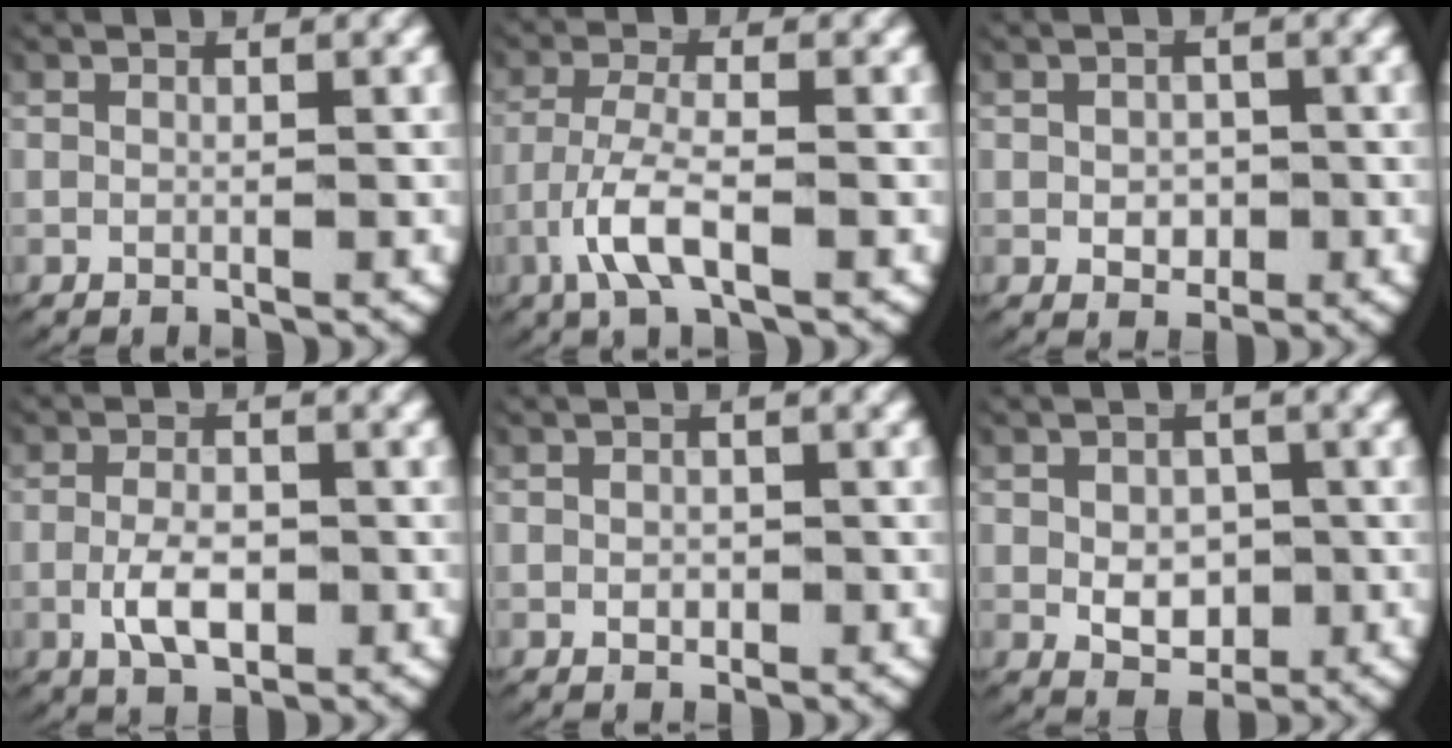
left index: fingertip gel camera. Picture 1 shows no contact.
{"total": 4.8, "force": [-1.9, 1.9, 4.0], "torque": [-0.098, -0.021, -0.024]}
{"total": 1.9, "force": [-0.6, 1.5, 1.0], "torque": [-0.016, -0.011, -0.003]}
{"total": 3.7, "force": [-1.1, 2.0, 3.0], "torque": [-0.059, -0.013, -0.014]}
{"total": 0.9, "force": [-0.3, 0.7, 0.5], "torque": [-0.016, -0.011, 0.000]}
{"total": 3.7, "force": [-0.6, 2.9, 2.2], "torque": [-0.037, -0.023, 0.002]}